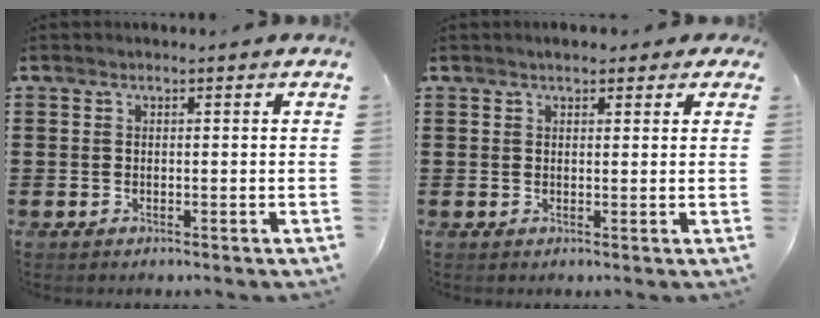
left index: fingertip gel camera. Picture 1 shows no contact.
{"total": 1.8, "force": [1.5, 0.8, 0.7], "torque": [-0.018, 0.010, 0.027]}